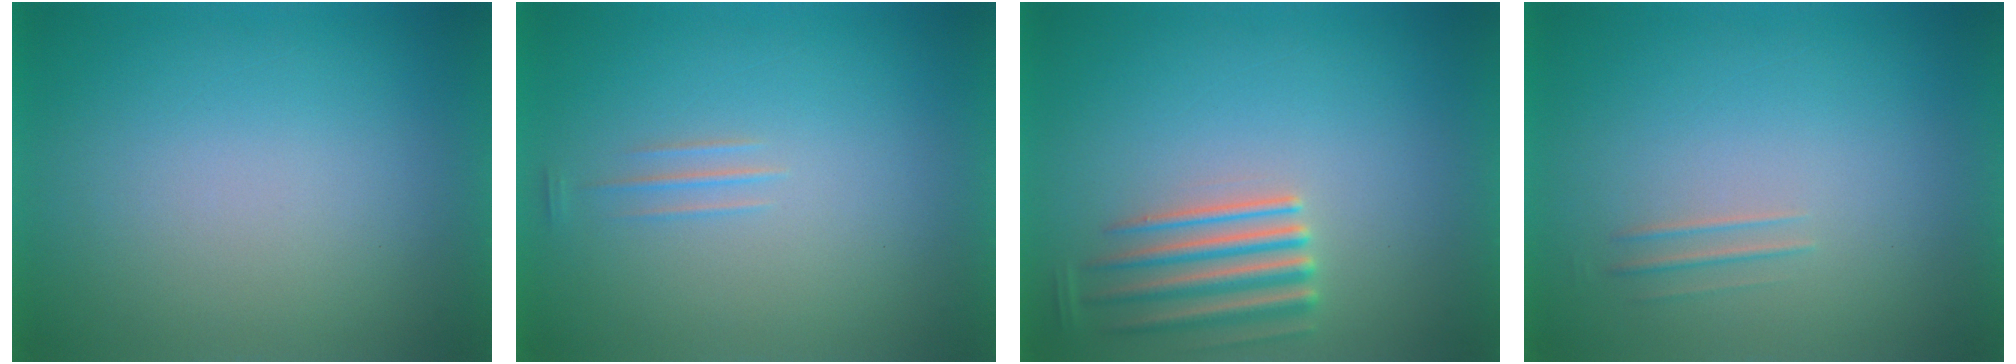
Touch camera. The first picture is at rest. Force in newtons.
{"total": 1.2}
{"total": 4.3}
{"total": 1.5}